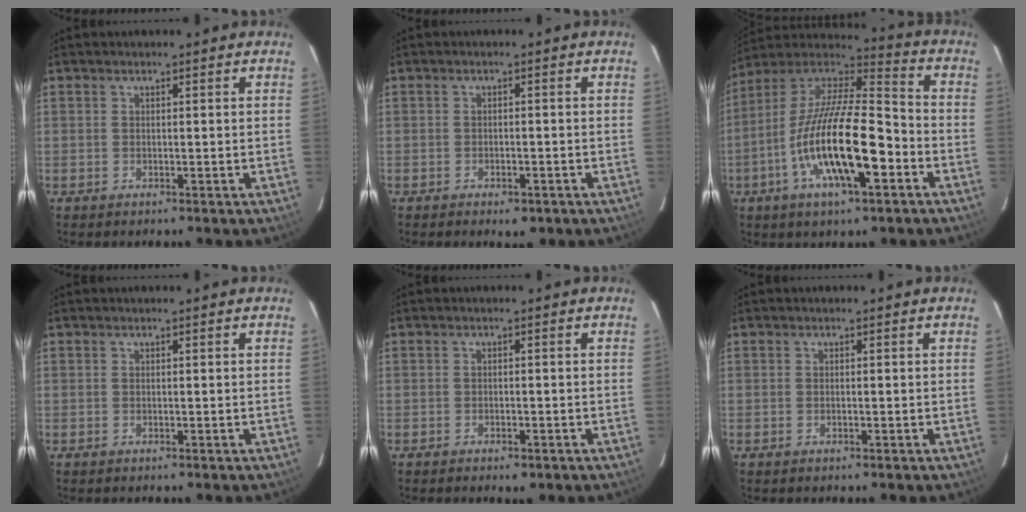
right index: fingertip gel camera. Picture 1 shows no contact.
{"total": 3.2, "force": [-2.1, 1.5, 1.9], "torque": [-0.041, -0.005, -0.026]}
{"total": 20.5, "force": [-7.2, 6.1, 18.1], "torque": [-0.340, -0.020, -0.139]}
{"total": 0.0}
{"total": 2.3, "force": [-1.5, 1.0, 1.3], "torque": [-0.027, -0.003, -0.020]}
{"total": 0.0}